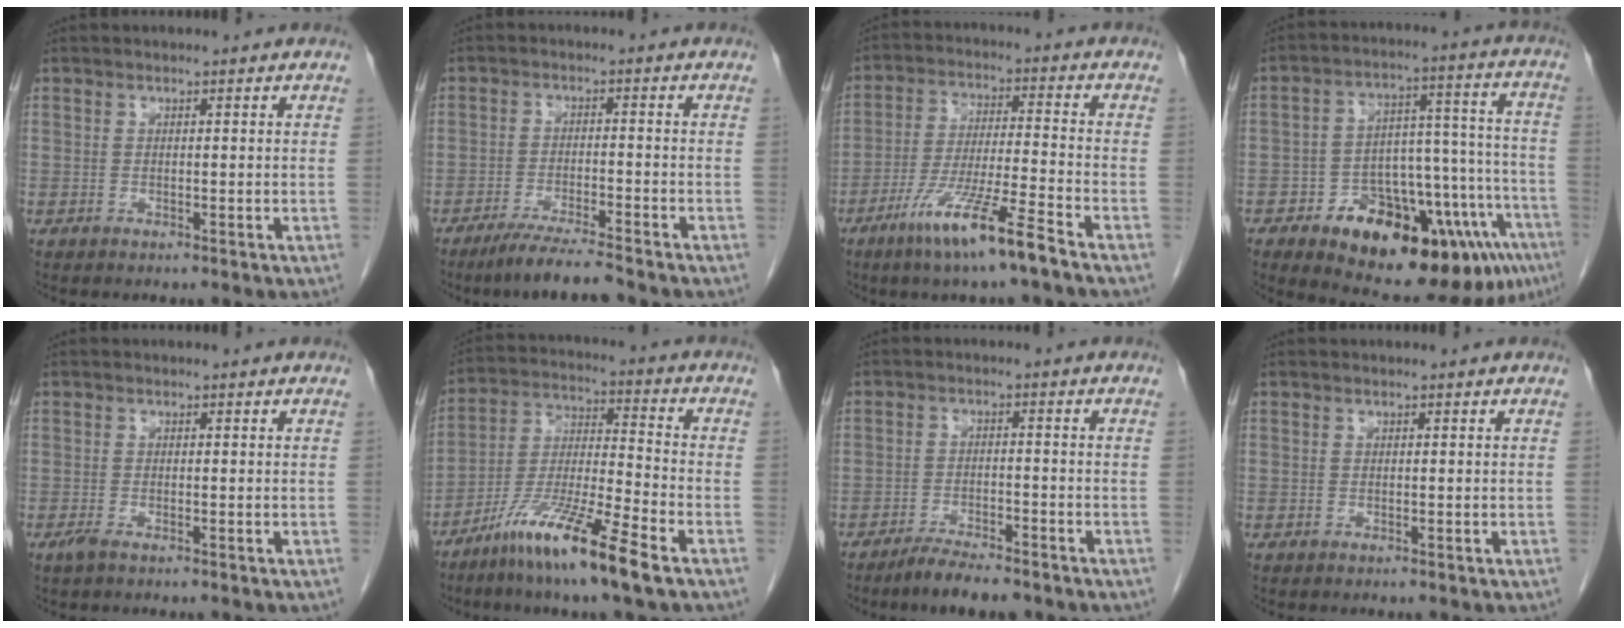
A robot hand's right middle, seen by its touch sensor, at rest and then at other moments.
{"total": 6.7, "force": [-5.7, -0.3, 3.7], "torque": [-0.059, -0.021, -0.099]}
{"total": 10.9, "force": [-7.0, -0.5, 8.3], "torque": [-0.159, -0.026, -0.132]}
{"total": 23.8, "force": [-13.0, 8.4, 18.2], "torque": [-0.208, 0.039, -0.181]}
{"total": 1.2, "force": [-0.8, 0.3, 0.8], "torque": [-0.023, -0.003, -0.015]}
{"total": 13.8, "force": [-8.5, 0.1, 10.8], "torque": [-0.212, -0.032, -0.163]}
{"total": 5.8, "force": [-4.8, 1.1, 3.2], "torque": [-0.054, -0.009, -0.081]}
{"total": 0.0}